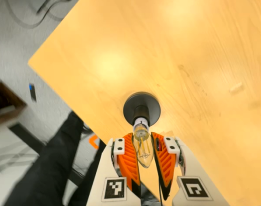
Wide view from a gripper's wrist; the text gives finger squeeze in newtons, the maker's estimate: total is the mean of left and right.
{"total": 21.2, "left": 22.0, "right": 20.3}